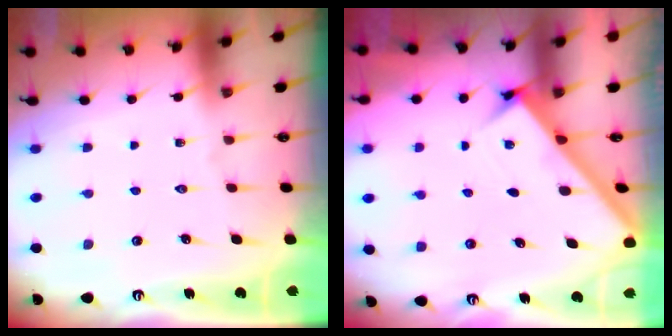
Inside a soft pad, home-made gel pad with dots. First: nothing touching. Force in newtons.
{"total": 2.8, "press": 2.8, "slide": 0.4}